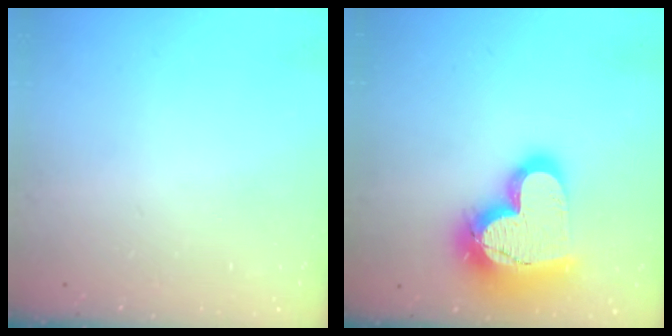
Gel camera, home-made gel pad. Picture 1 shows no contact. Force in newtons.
{"total": 23.1, "press": 23.0, "slide": 1.8}